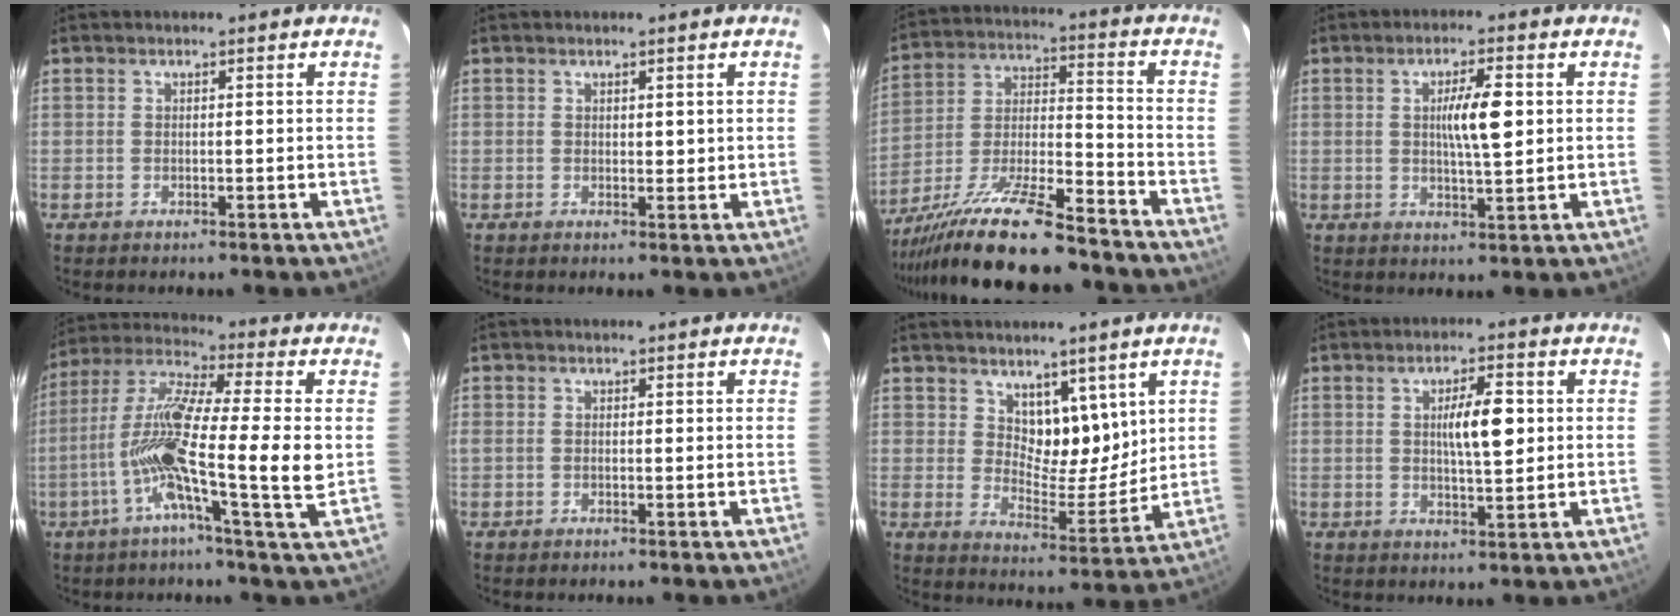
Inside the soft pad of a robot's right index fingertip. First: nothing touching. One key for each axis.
{"total": 1.3, "fx": 0.5, "fy": 0.7, "fz": 1.0, "tx": -0.013, "ty": -0.002, "tz": 0.010}
{"total": 18.7, "fx": -15.3, "fy": 1.9, "fz": 10.5, "tx": -0.210, "ty": -0.018, "tz": -0.273}
{"total": 6.3, "fx": 1.0, "fy": 0.8, "fz": 6.2, "tx": -0.105, "ty": 0.003, "tz": 0.019}
{"total": 16.0, "fx": -2.3, "fy": 0.3, "fz": 15.8, "tx": -0.302, "ty": 0.001, "tz": -0.057}
{"total": 0.6, "fx": -0.1, "fy": 0.4, "fz": 0.5, "tx": -0.017, "ty": 0.004, "tz": 0.002}
{"total": 7.6, "fx": 4.3, "fy": 4.2, "fz": 4.7, "tx": -0.065, "ty": -0.009, "tz": 0.082}
{"total": 6.3, "fx": 1.0, "fy": 1.3, "fz": 6.1, "tx": -0.102, "ty": 0.006, "tz": 0.020}